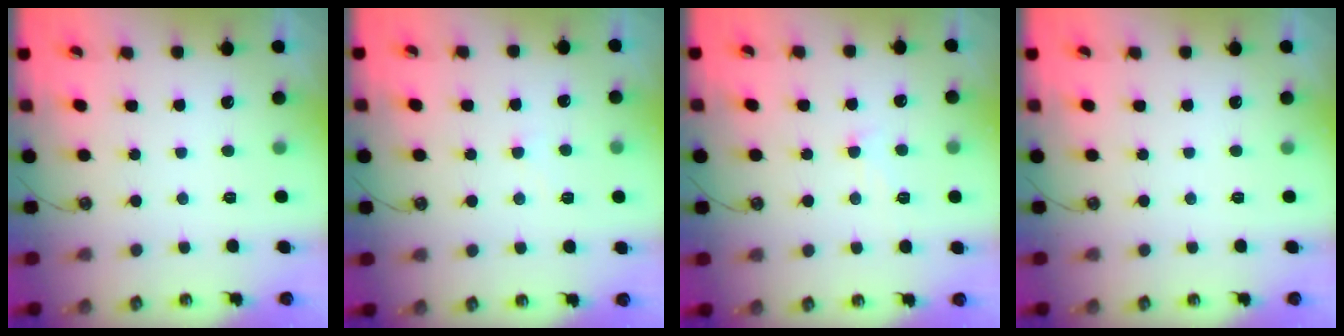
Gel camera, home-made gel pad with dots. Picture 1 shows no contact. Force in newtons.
{"total": 5.7, "press": 5.7, "slide": 0.3}
{"total": 1.7, "press": 1.6, "slide": 0.7}
{"total": 0.0}